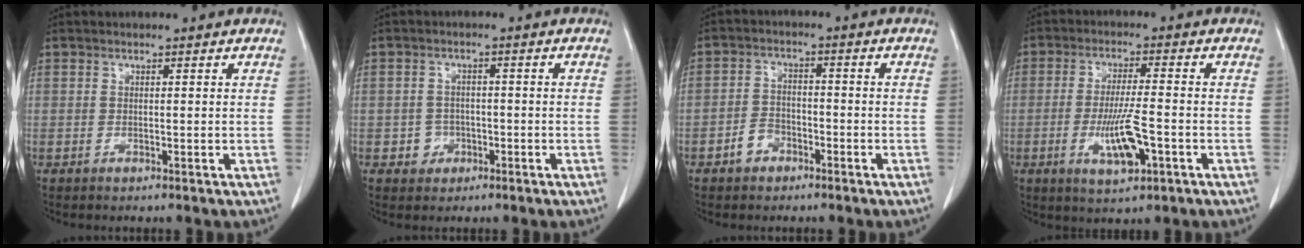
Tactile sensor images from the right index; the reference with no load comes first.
{"total": 2.8, "force": [-1.1, 2.6, 0.3], "torque": [0.003, 0.011, -0.013]}
{"total": 3.7, "force": [-2.3, 2.5, 1.5], "torque": [-0.029, 0.012, -0.039]}
{"total": 7.8, "force": [-2.6, 1.2, 7.2], "torque": [-0.135, -0.011, -0.043]}